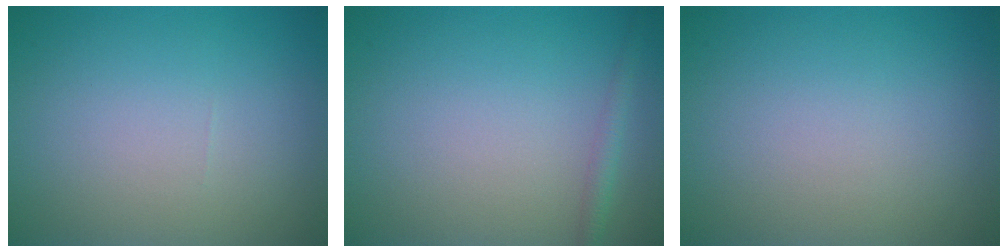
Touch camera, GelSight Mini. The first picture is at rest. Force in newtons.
{"total": 1.3, "press": 1.3, "slide": 0.1}
{"total": 0.0}